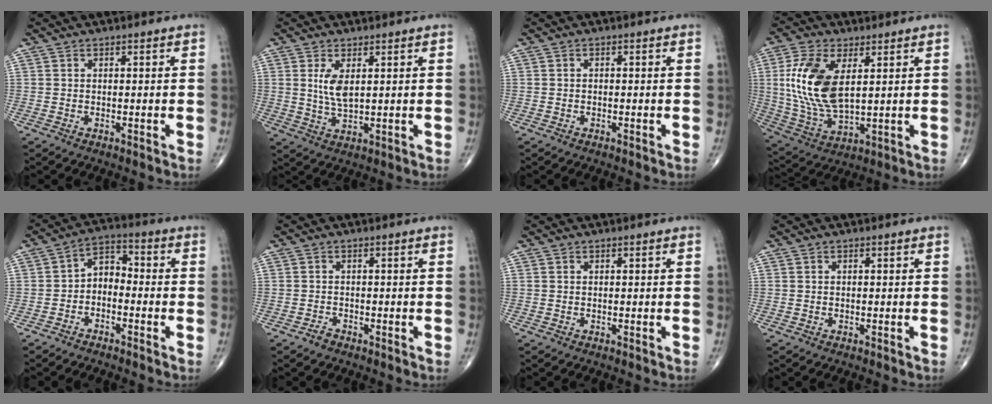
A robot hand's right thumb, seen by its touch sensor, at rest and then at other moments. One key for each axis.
{"total": 5.0, "fx": 1.3, "fy": 2.1, "fz": 4.3, "tx": -0.084, "ty": -0.013, "tz": 0.033}
{"total": 0.6, "fx": -0.1, "fy": 0.4, "fz": 0.4, "tx": -0.007, "ty": 0.001, "tz": -0.004}
{"total": 15.6, "fx": 3.3, "fy": 7.9, "fz": 13.0, "tx": -0.272, "ty": -0.013, "tz": 0.073}
{"total": 5.8, "fx": -1.7, "fy": 4.0, "fz": 3.9, "tx": -0.049, "ty": 0.037, "tz": -0.046}
{"total": 1.3, "fx": -1.0, "fy": 0.7, "fz": 0.3, "tx": -0.006, "ty": 0.003, "tz": -0.021}
{"total": 0.0}
{"total": 0.0}